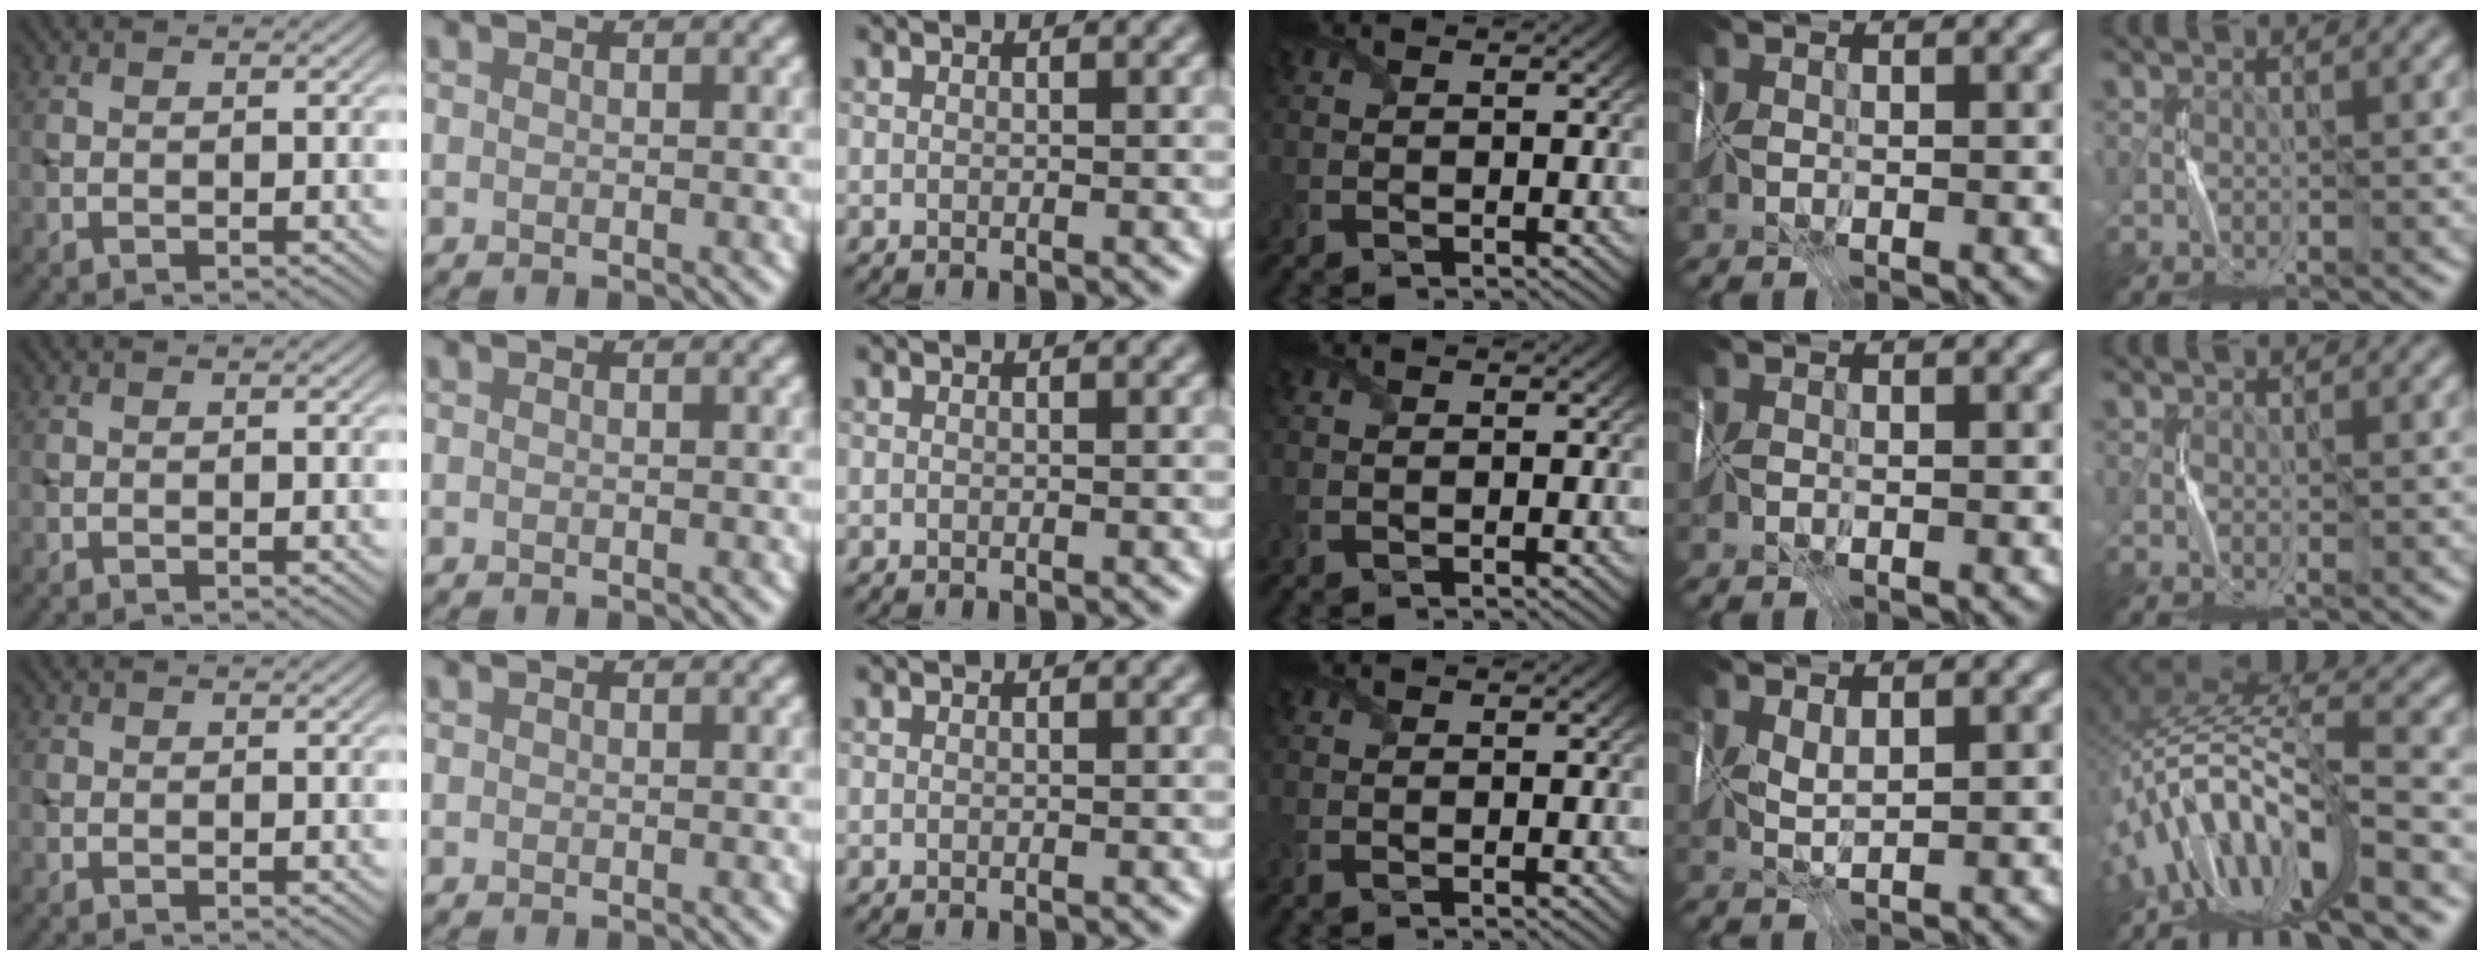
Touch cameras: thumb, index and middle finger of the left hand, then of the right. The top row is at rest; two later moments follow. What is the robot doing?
{"motion": "fold", "object": "wrapping paper"}